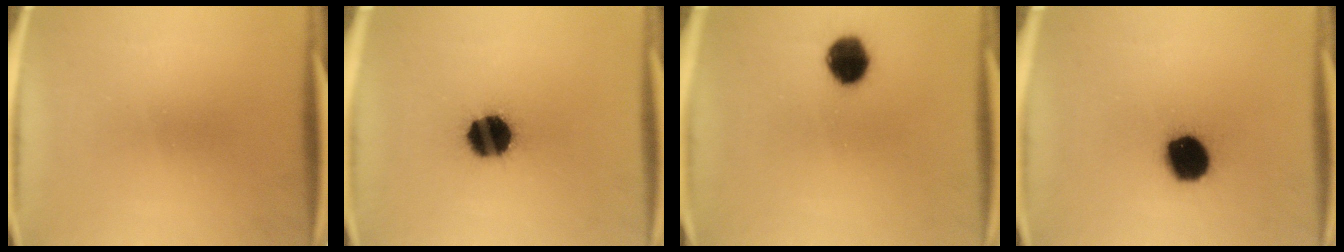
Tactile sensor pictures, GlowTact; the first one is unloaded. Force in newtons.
{"total": 14.4}
{"total": 8.3}
{"total": 13.7}